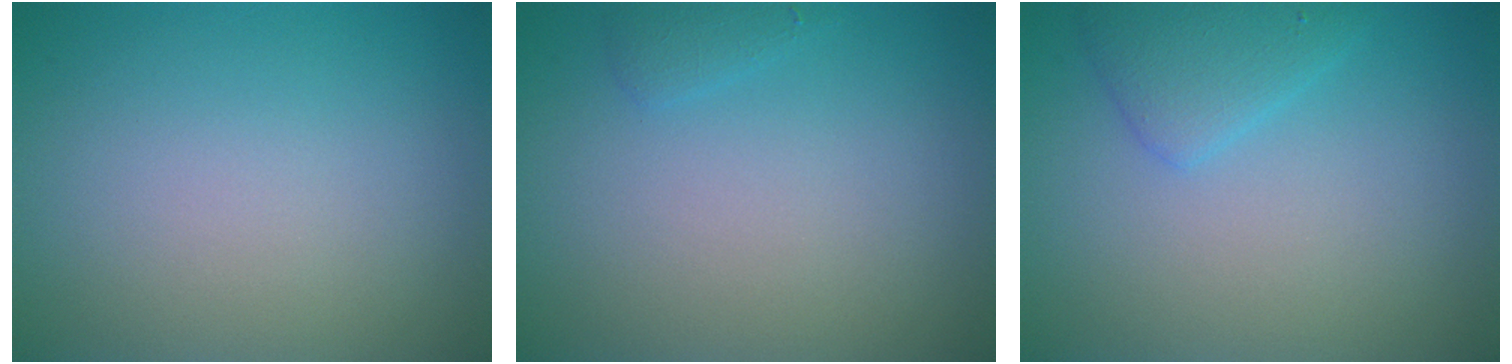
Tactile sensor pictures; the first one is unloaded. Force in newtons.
{"total": 0.8, "press": 0.8, "slide": 0.1}
{"total": 2.4, "press": 2.4, "slide": 0.1}